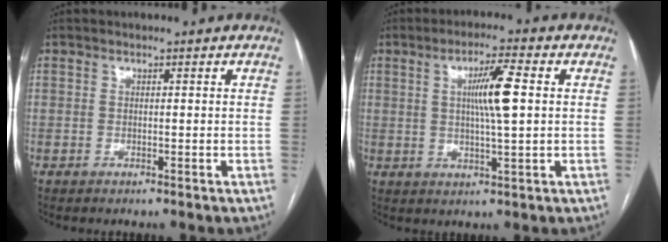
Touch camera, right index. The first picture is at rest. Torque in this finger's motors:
{"motor_torque": [0.87, 0.01, 0.46, 0.06]}